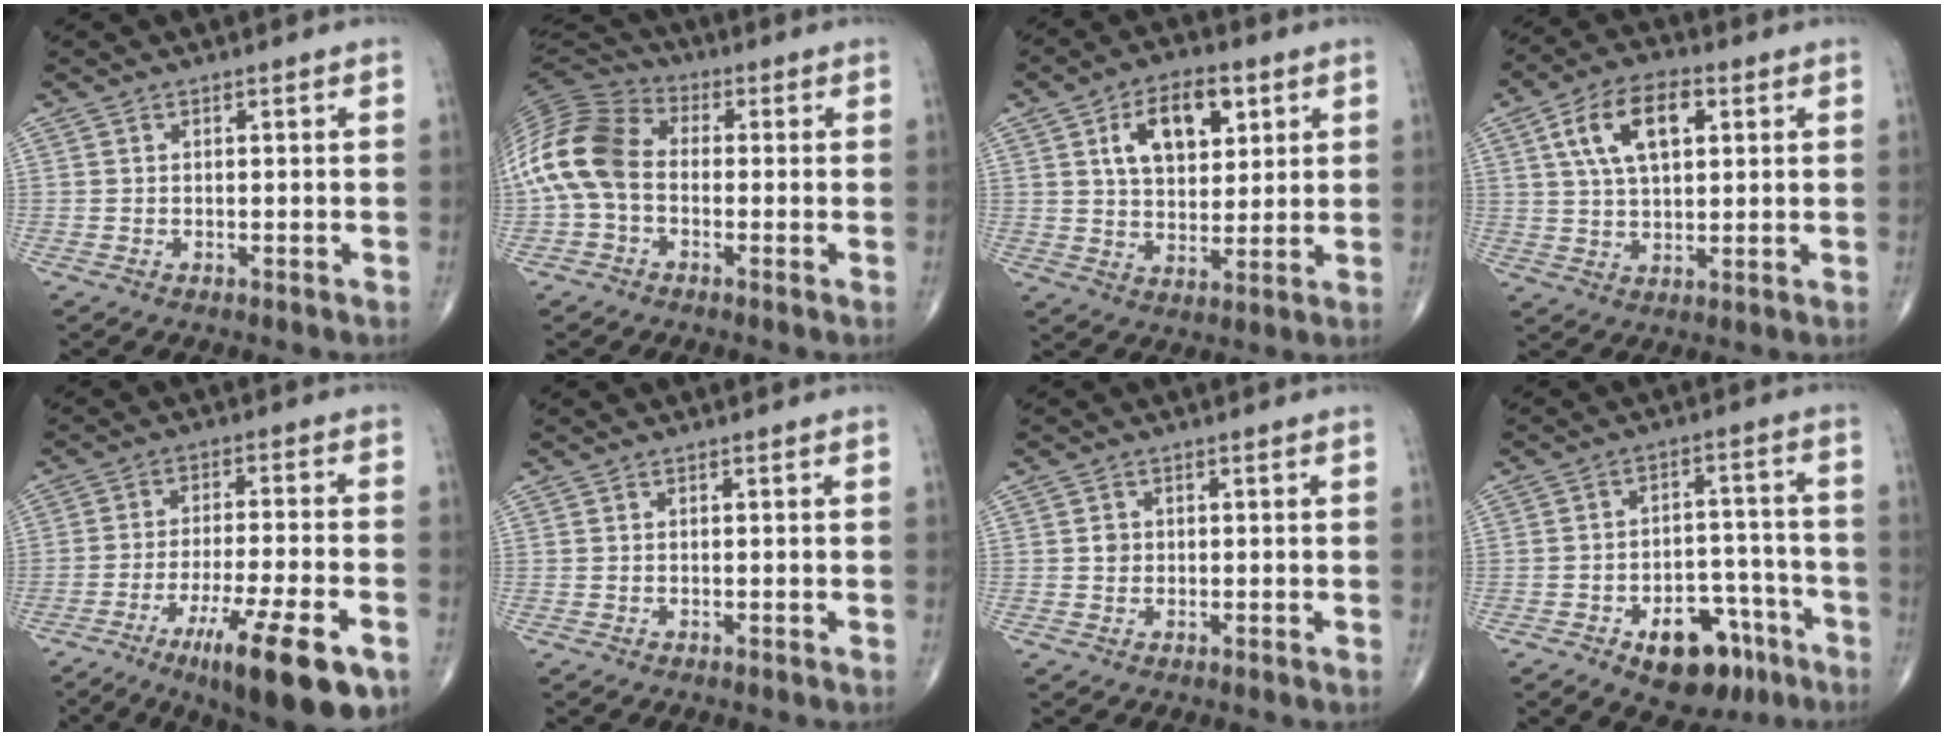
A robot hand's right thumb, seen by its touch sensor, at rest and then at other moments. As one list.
[{"total": 14.3, "force": [-1.1, 9.8, 10.4], "torque": [-0.216, 0.031, -0.033]}, {"total": 12.4, "force": [4.7, 7.2, 9.0], "torque": [-0.116, -0.008, 0.079]}, {"total": 11.9, "force": [3.9, 6.3, 9.4], "torque": [-0.159, 0.005, 0.066]}, {"total": 16.7, "force": [-8.6, 3.2, 14.0], "torque": [-0.207, 0.016, -0.130]}, {"total": 0.0}, {"total": 1.5, "force": [0.1, 1.4, 0.6], "torque": [-0.004, 0.003, 0.001]}, {"total": 13.2, "force": [-7.3, 7.6, 7.9], "torque": [-0.070, 0.056, -0.099]}]